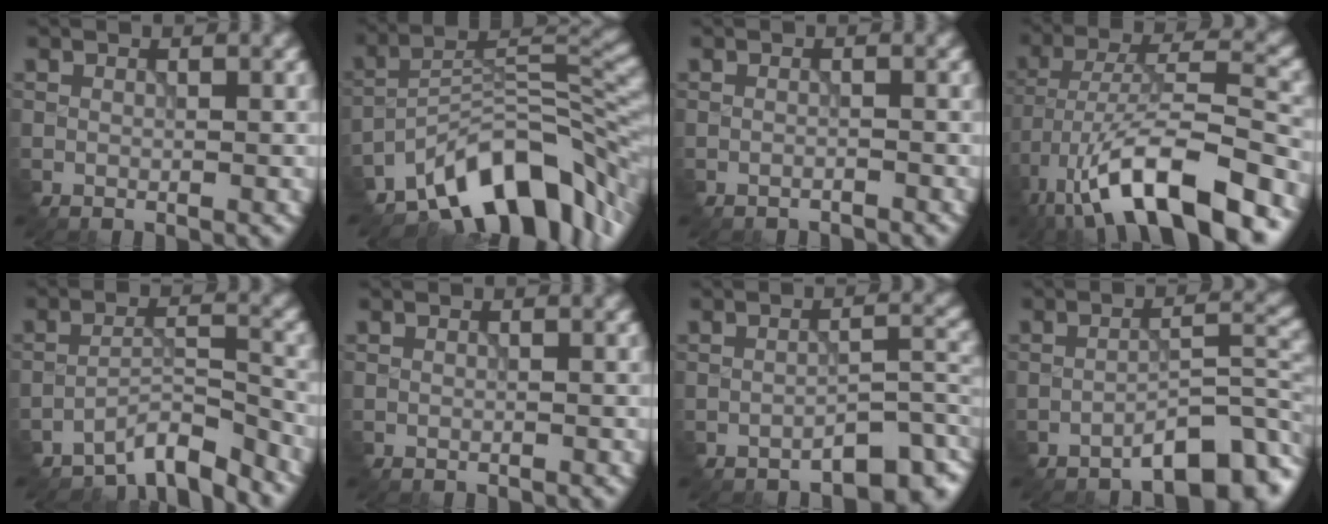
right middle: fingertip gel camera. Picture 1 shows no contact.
{"total": 11.1, "force": [-7.8, 4.5, 6.5], "torque": [-0.093, 0.013, -0.148]}
{"total": 1.2, "force": [-1.2, 0.0, -0.1], "torque": [0.001, -0.002, -0.025]}
{"total": 12.8, "force": [-7.9, 3.8, 9.3], "torque": [-0.166, 0.012, -0.137]}
{"total": 4.8, "force": [-4.6, 0.6, 1.2], "torque": [-0.020, 0.006, -0.081]}
{"total": 0.0}
{"total": 4.0, "force": [-3.3, 1.1, 2.0], "torque": [-0.026, 0.011, -0.046]}
{"total": 5.6, "force": [-4.4, 1.6, 3.2], "torque": [-0.042, 0.015, -0.064]}